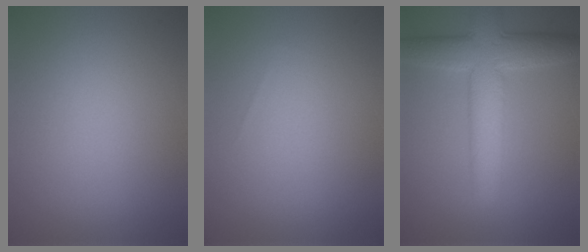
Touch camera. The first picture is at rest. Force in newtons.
{"total": 0.0}
{"total": 7.0, "press": 7.0, "slide": 0.3}